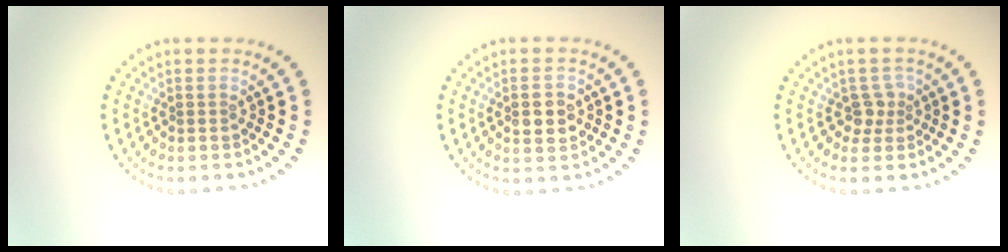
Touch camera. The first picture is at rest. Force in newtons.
{"total": 2.4, "press": 2.3, "slide": 0.2}
{"total": 1.8, "press": 1.4, "slide": 1.2}